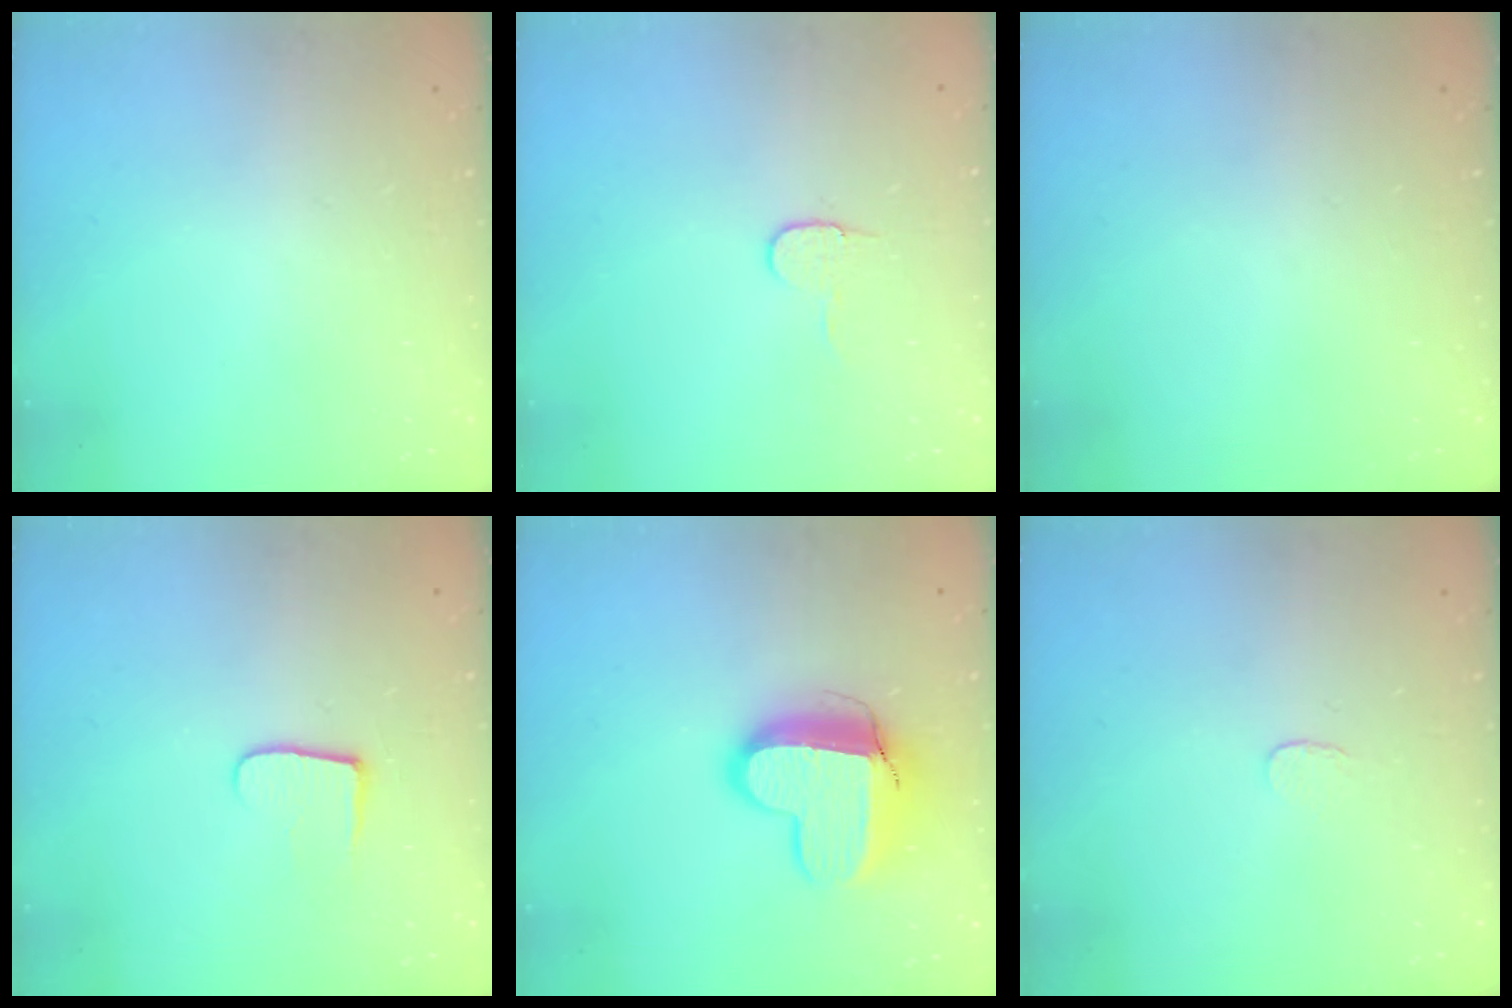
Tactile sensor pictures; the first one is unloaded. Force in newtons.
{"total": 6.1, "press": 6.0, "slide": 0.5}
{"total": 0.0}
{"total": 6.6, "press": 6.6, "slide": 0.6}
{"total": 13.4, "press": 13.3, "slide": 1.3}
{"total": 3.0, "press": 3.0, "slide": 0.2}